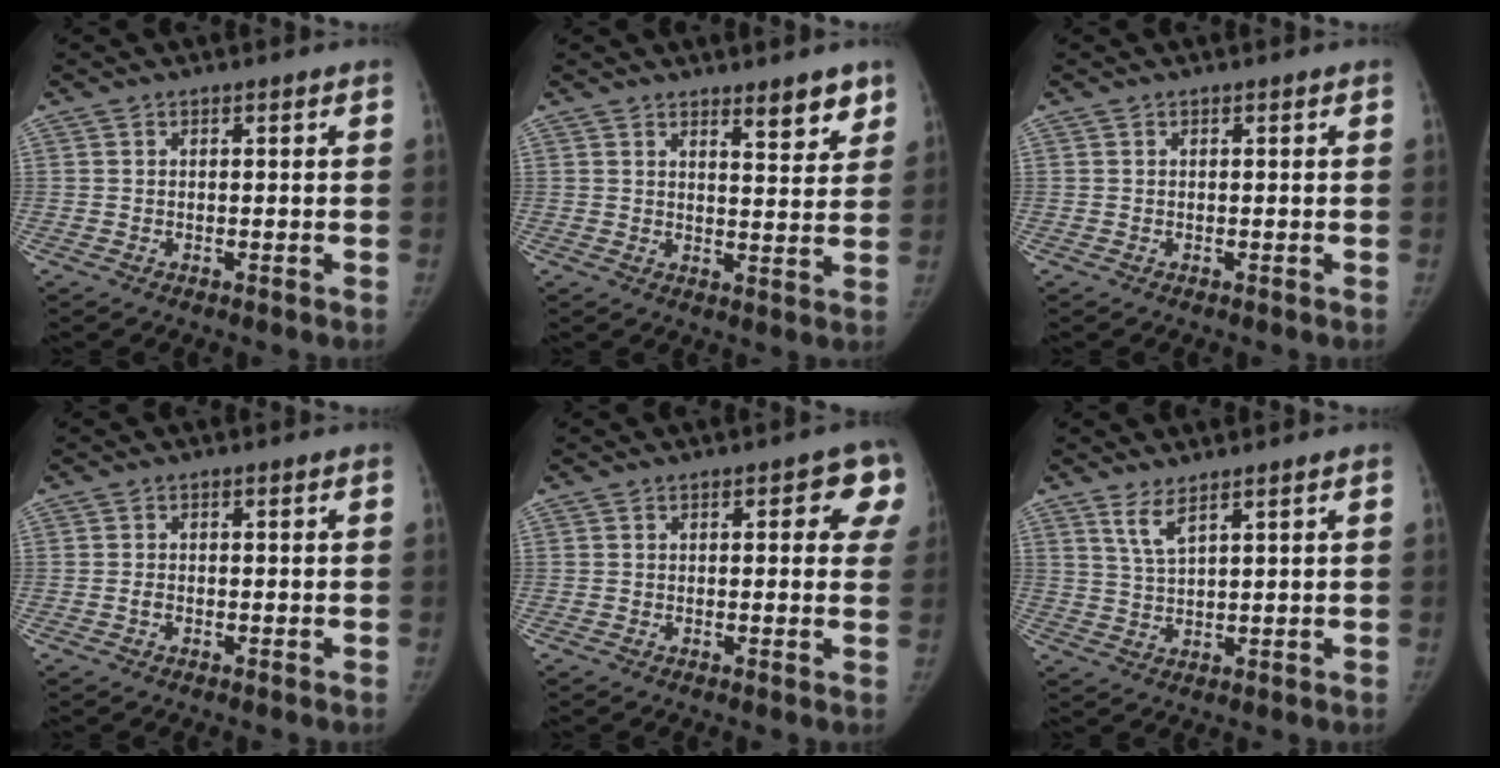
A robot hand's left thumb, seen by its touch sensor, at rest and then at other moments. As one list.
[{"total": 6.2, "force": [4.5, 1.9, 3.8], "torque": [-0.030, -0.033, 0.061]}, {"total": 0.0}, {"total": 0.9, "force": [-0.4, 0.7, 0.6], "torque": [-0.008, 0.003, -0.008]}, {"total": 7.0, "force": [2.4, 3.1, 5.7], "torque": [-0.026, -0.002, 0.017]}, {"total": 3.9, "force": [2.7, 0.7, 2.7], "torque": [-0.057, -0.022, 0.062]}]